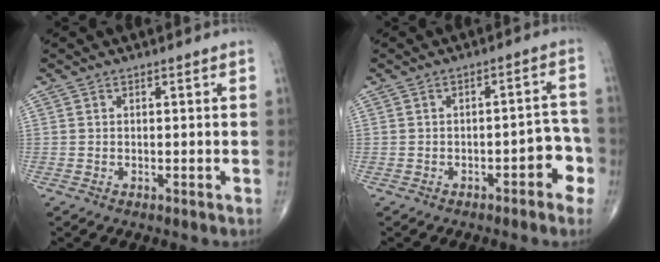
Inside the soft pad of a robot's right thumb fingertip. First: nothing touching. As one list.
[{"total": 5.9, "force": [-2.7, 2.5, 4.6], "torque": [-0.031, 0.032, -0.034]}]